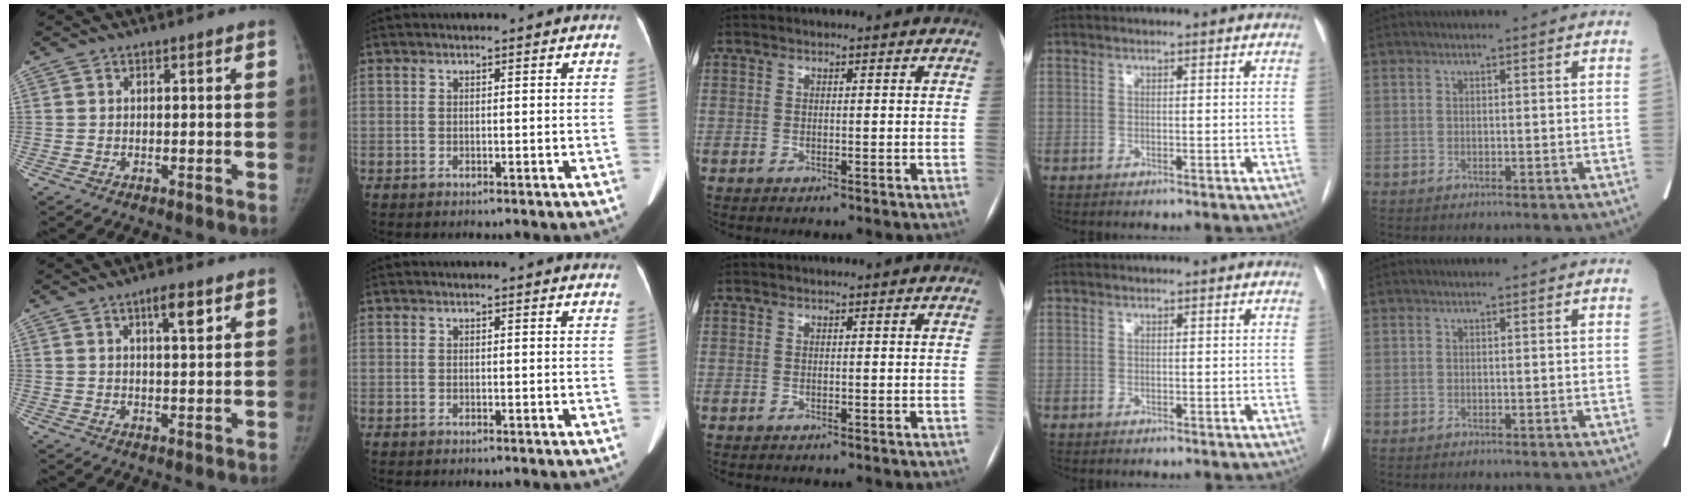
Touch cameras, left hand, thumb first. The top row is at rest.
{"thumb": {"total": 4.4, "force": [2.2, 1.2, 3.6], "torque": [-0.050, -0.009, 0.035]}, "index": {"total": 4.5, "force": [4.3, 0.9, 1.0], "torque": [-0.008, 0.007, 0.029]}}